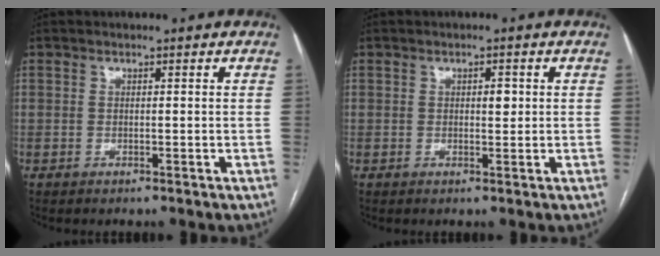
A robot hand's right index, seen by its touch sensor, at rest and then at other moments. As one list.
[{"total": 1.6, "force": [0.3, 0.6, 1.5], "torque": [-0.021, 0.000, 0.005]}]